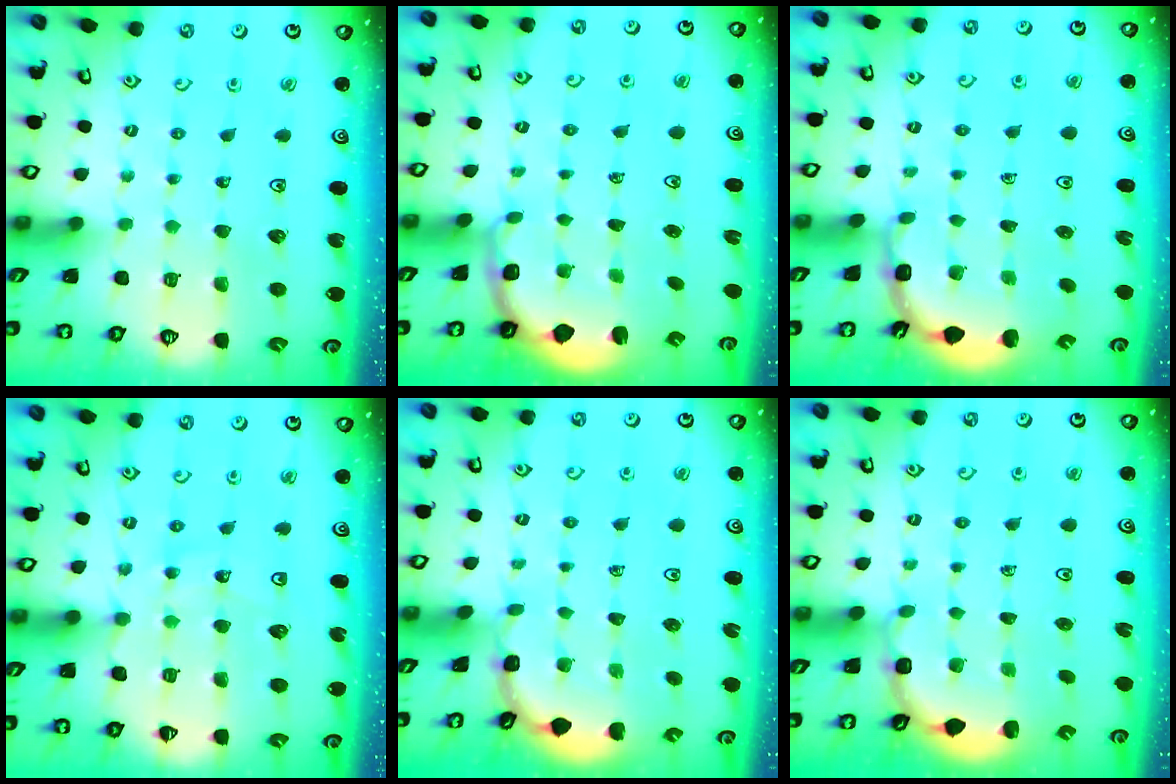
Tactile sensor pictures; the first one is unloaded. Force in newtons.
{"total": 2.2, "press": 1.5, "slide": 1.6}
{"total": 2.1, "press": 1.9, "slide": 0.9}
{"total": 12.3, "press": 11.8, "slide": 3.6}
{"total": 1.6, "press": 1.6, "slide": 0.1}
{"total": 3.0, "press": 2.3, "slide": 1.8}